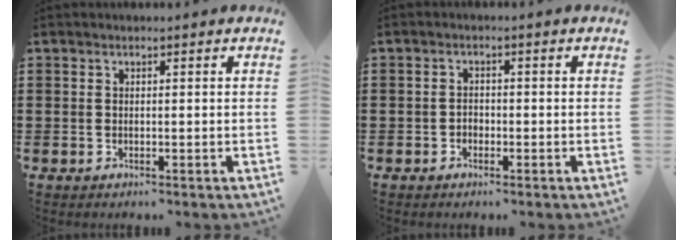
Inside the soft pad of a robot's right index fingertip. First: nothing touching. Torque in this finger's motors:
{"motor_torque": [1.13, 1.01, 0.01, 0.01]}